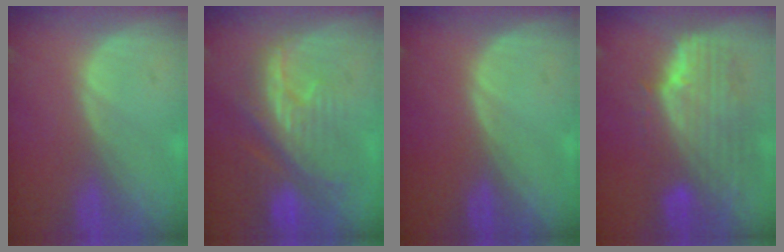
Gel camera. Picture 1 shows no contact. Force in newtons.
{"total": 10.1, "press": 8.9, "slide": 4.7}
{"total": 0.0}
{"total": 9.9, "press": 8.8, "slide": 4.5}